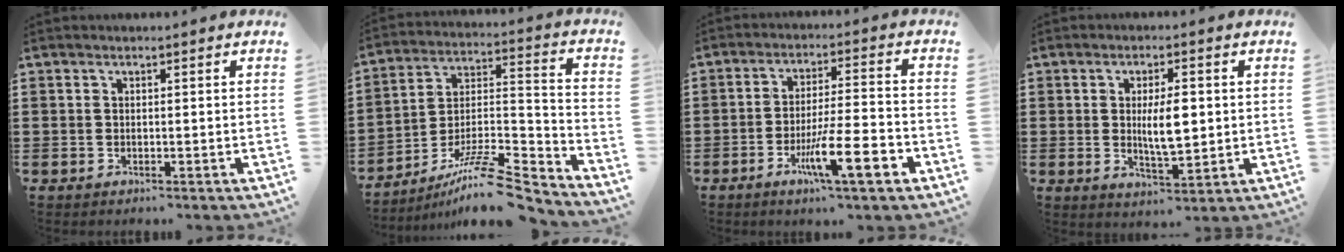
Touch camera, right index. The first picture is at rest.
{"total": 12.1, "force": [-9.7, 2.2, 6.9], "torque": [-0.109, 0.026, -0.181]}
{"total": 10.3, "force": [-4.8, 1.5, 8.9], "torque": [-0.154, 0.001, -0.083]}
{"total": 6.4, "force": [0.4, 2.3, 6.0], "torque": [-0.102, -0.003, 0.001]}